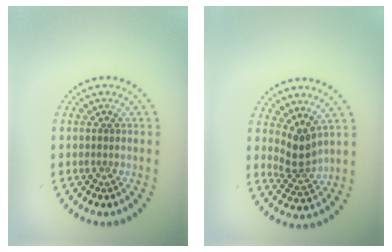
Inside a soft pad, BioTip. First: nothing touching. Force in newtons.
{"total": 2.6, "press": 1.8, "slide": 1.8}